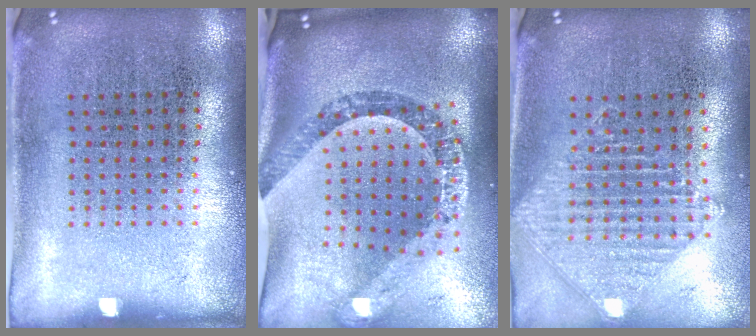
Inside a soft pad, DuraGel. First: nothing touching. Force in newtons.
{"total": 2.4, "press": 1.9, "slide": 1.5}
{"total": 1.2, "press": 1.2, "slide": 0.2}